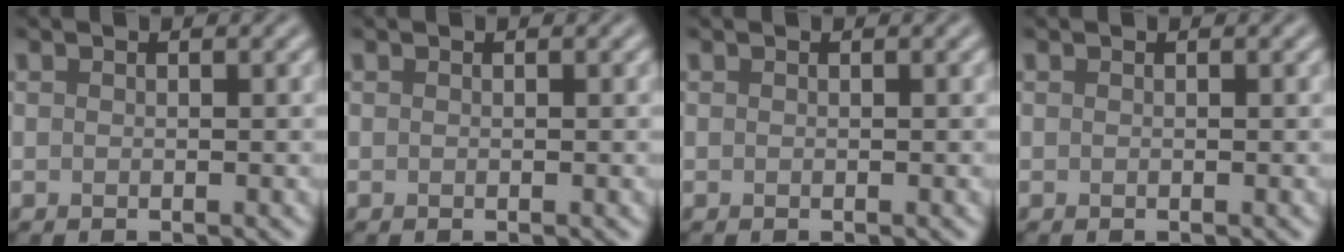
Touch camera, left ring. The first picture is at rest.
{"total": 0.0}
{"total": 0.0}
{"total": 0.0}